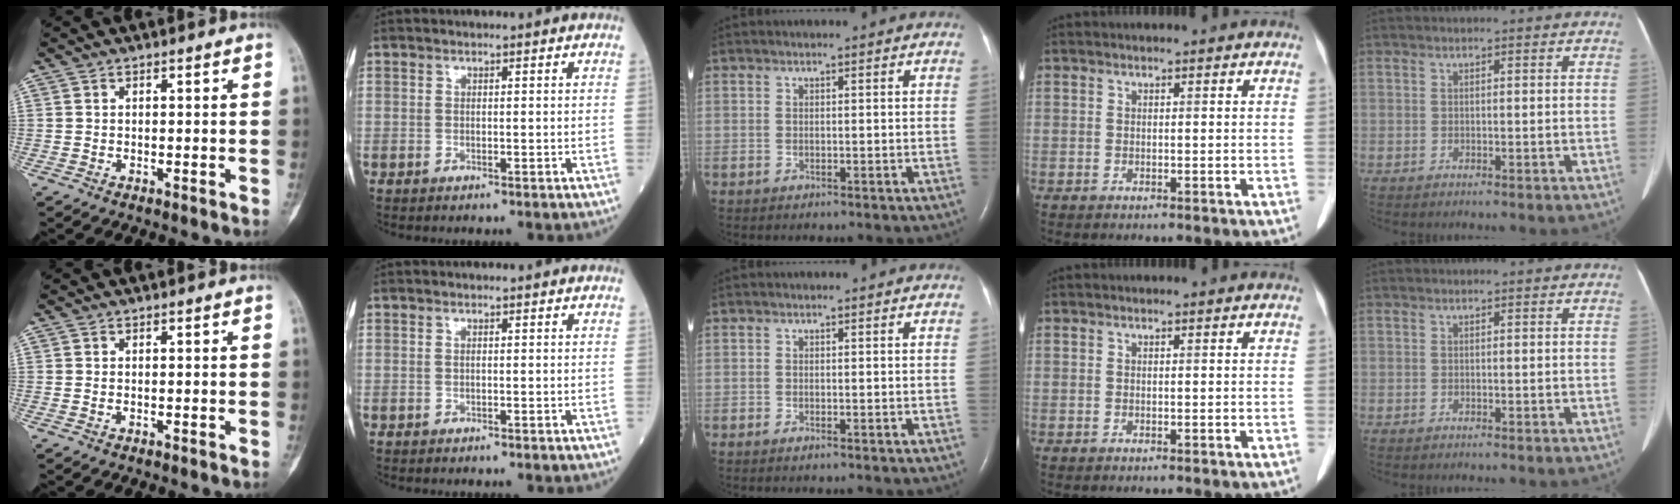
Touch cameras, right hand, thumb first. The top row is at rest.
{}